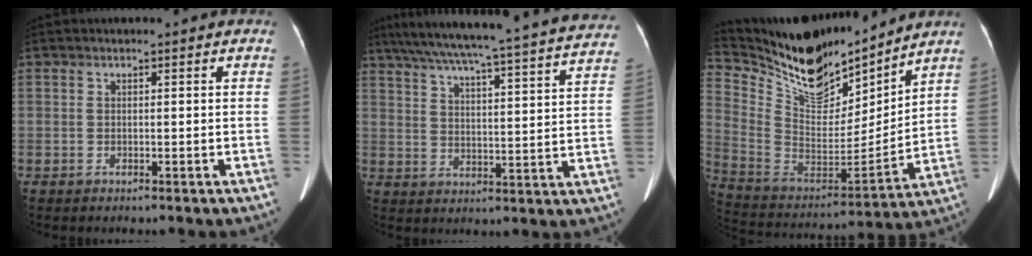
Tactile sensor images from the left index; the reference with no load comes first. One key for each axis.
{"total": 32.9, "fx": 29.7, "fy": 2.1, "fz": 14.0, "tx": -0.236, "ty": -0.043, "tz": 0.373}
{"total": 19.0, "fx": 16.7, "fy": 4.7, "fz": 7.8, "tx": -0.165, "ty": -0.018, "tz": 0.305}